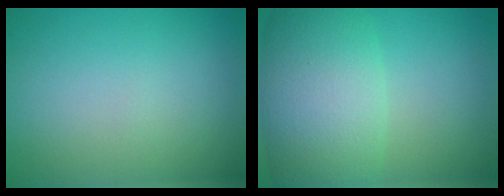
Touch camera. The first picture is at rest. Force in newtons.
{"total": 8.1, "press": 8.1, "slide": 0.5}